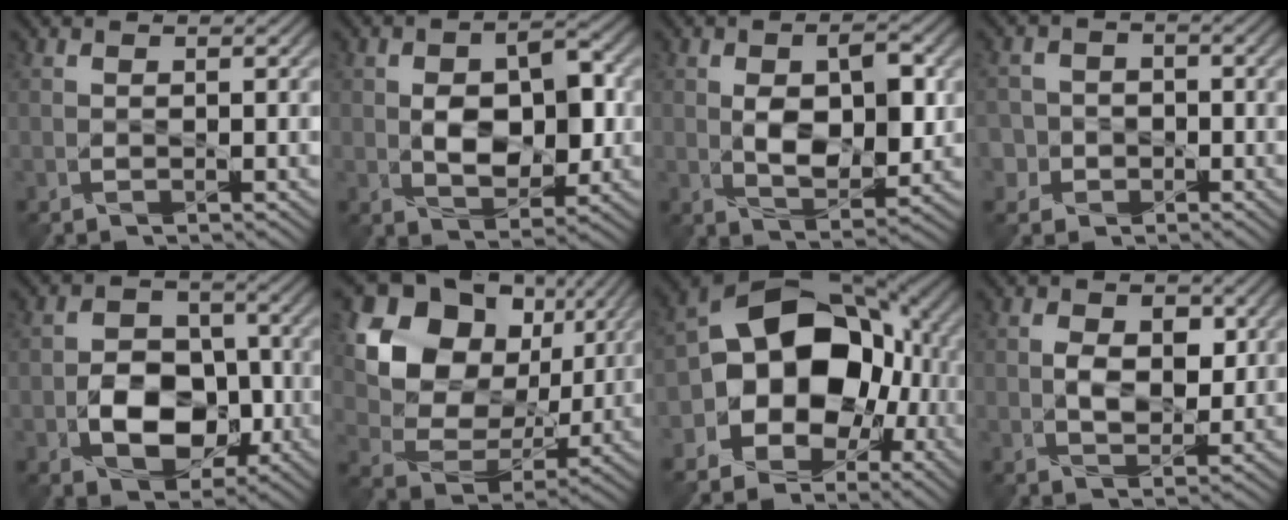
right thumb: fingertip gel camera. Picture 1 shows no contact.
{"total": 7.9, "force": [0.0, 4.9, 6.2], "torque": [-0.099, -0.003, 0.000]}
{"total": 7.8, "force": [0.7, 4.4, 6.4], "torque": [-0.109, -0.007, 0.014]}
{"total": 4.5, "force": [-1.5, 4.2, 0.7], "torque": [-0.020, 0.007, -0.046]}
{"total": 8.2, "force": [-2.2, 5.9, 5.3], "torque": [-0.087, -0.004, -0.042]}
{"total": 14.9, "force": [5.3, 11.4, 8.1], "torque": [-0.180, 0.012, 0.098]}
{"total": 14.5, "force": [-2.1, 11.0, 9.2], "torque": [-0.155, -0.004, -0.049]}
{"total": 4.6, "force": [0.7, 2.9, 3.5], "torque": [-0.064, -0.006, 0.011]}